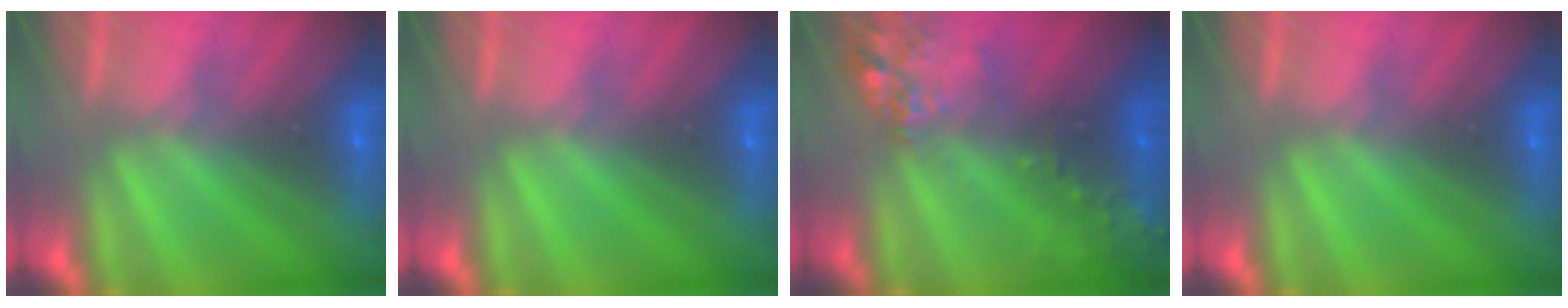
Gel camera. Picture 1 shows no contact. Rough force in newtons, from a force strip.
{"total": 0.0}
{"total": 9.0}
{"total": 0.0}